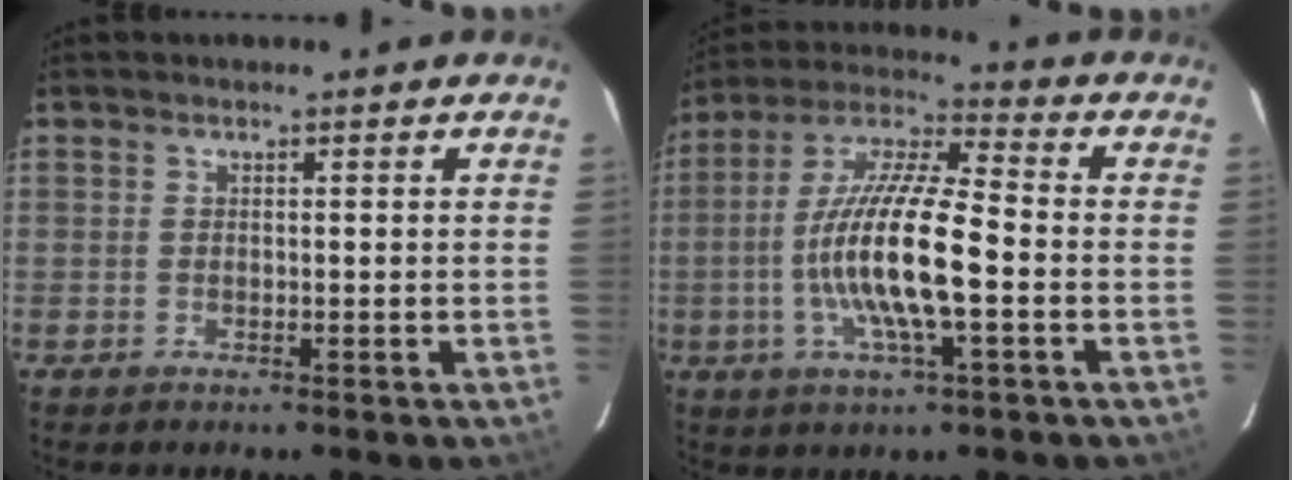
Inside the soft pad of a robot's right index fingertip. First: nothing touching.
{"total": 15.4, "force": [-3.1, 3.1, 14.8], "torque": [-0.290, -0.002, -0.064]}